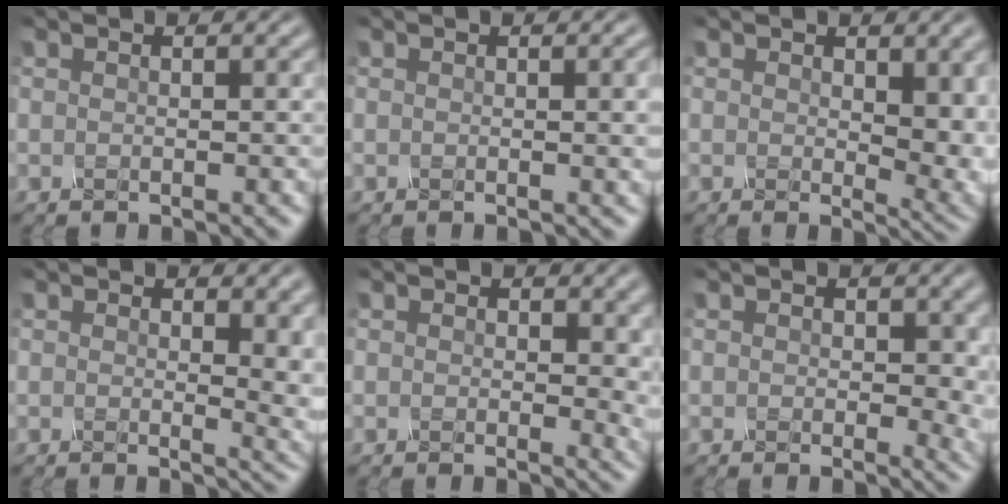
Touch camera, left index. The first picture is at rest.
{"total": 2.0, "force": [0.2, 0.5, 2.0], "torque": [-0.019, 0.002, -0.001]}
{"total": 5.5, "force": [1.0, 2.8, 4.6], "torque": [-0.064, -0.014, 0.020]}
{"total": 4.4, "force": [1.0, 1.8, 3.9], "torque": [-0.044, -0.008, 0.015]}
{"total": 3.9, "force": [0.8, 2.3, 3.1], "torque": [-0.024, -0.004, 0.006]}
{"total": 4.2, "force": [0.4, 2.6, 3.2], "torque": [-0.027, -0.008, 0.004]}